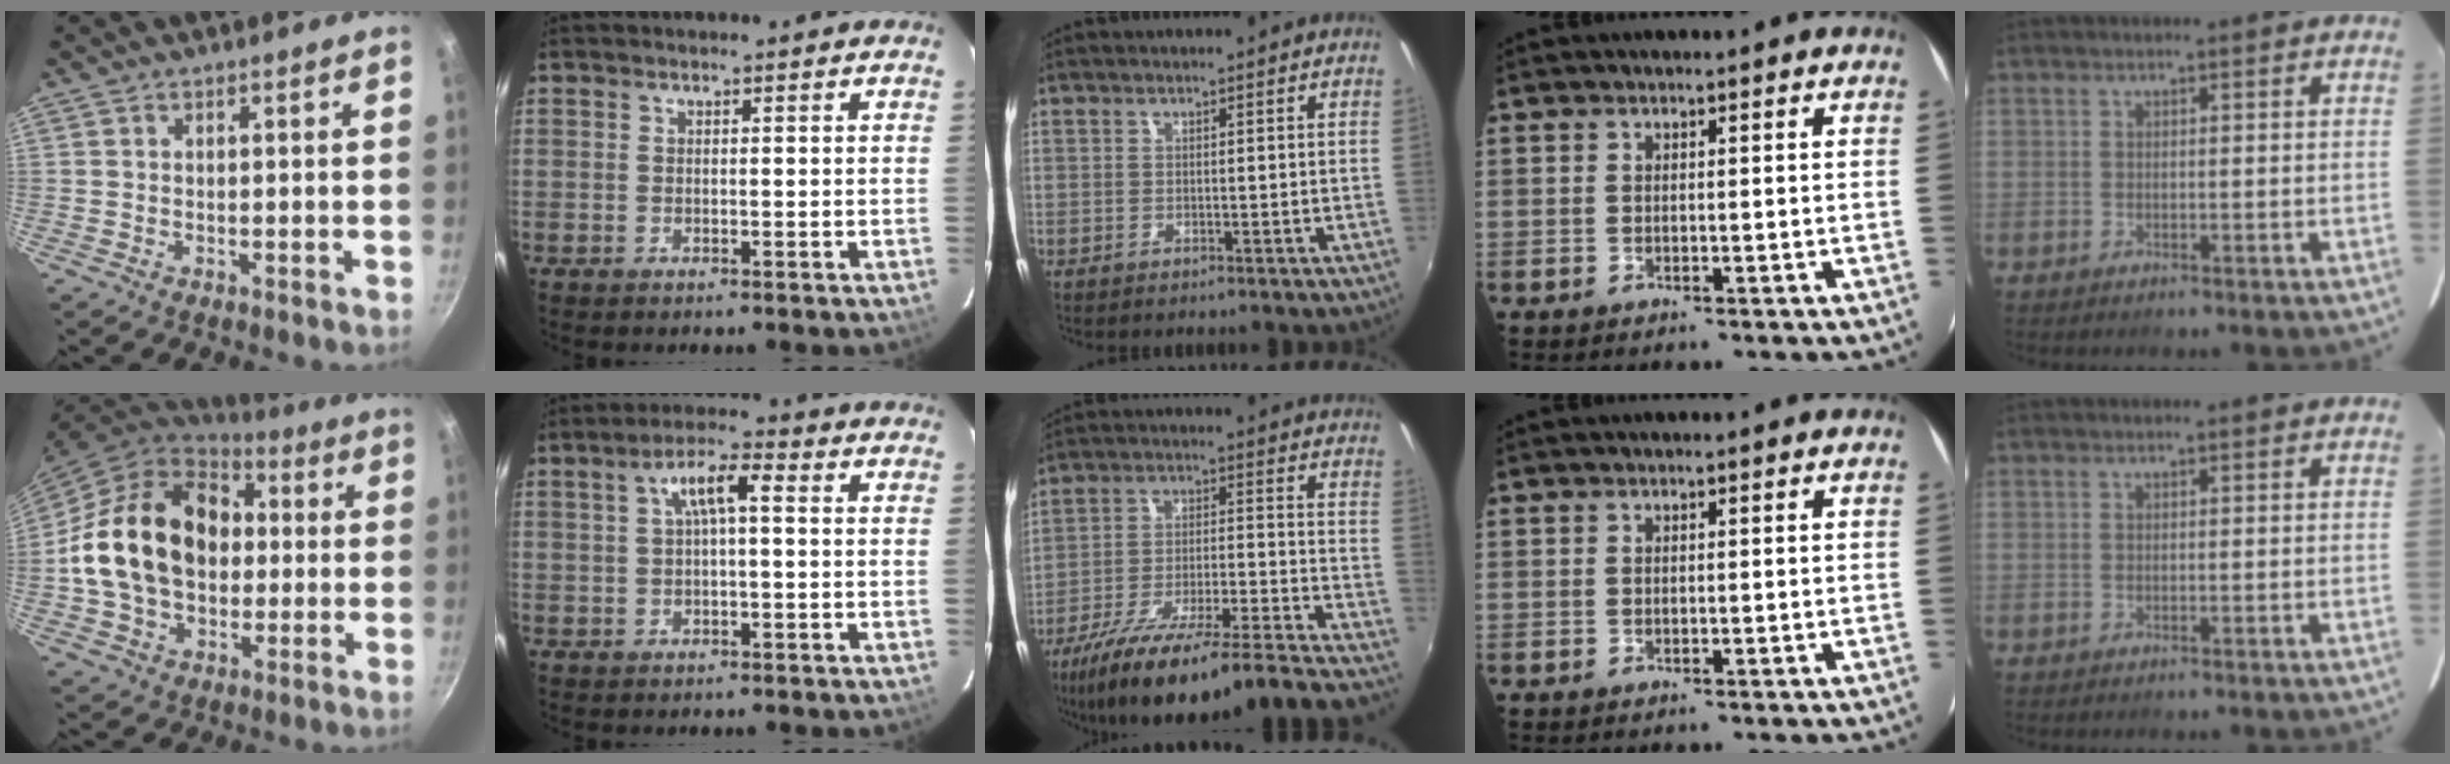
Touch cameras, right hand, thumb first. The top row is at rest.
{"thumb": {"total": 21.9, "force": [1.2, 16.2, 14.6], "torque": [-0.232, 0.037, 0.018]}, "index": {"total": 5.6, "force": [0.9, 1.6, 5.3], "torque": [-0.101, 0.018, 0.020]}, "middle": {"total": 30.5, "force": [-26.8, 1.1, 14.6], "torque": [-0.227, -0.075, -0.396]}}